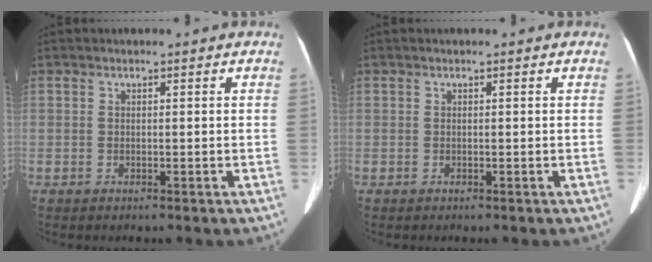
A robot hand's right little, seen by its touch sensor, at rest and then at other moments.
{"total": 0.0}